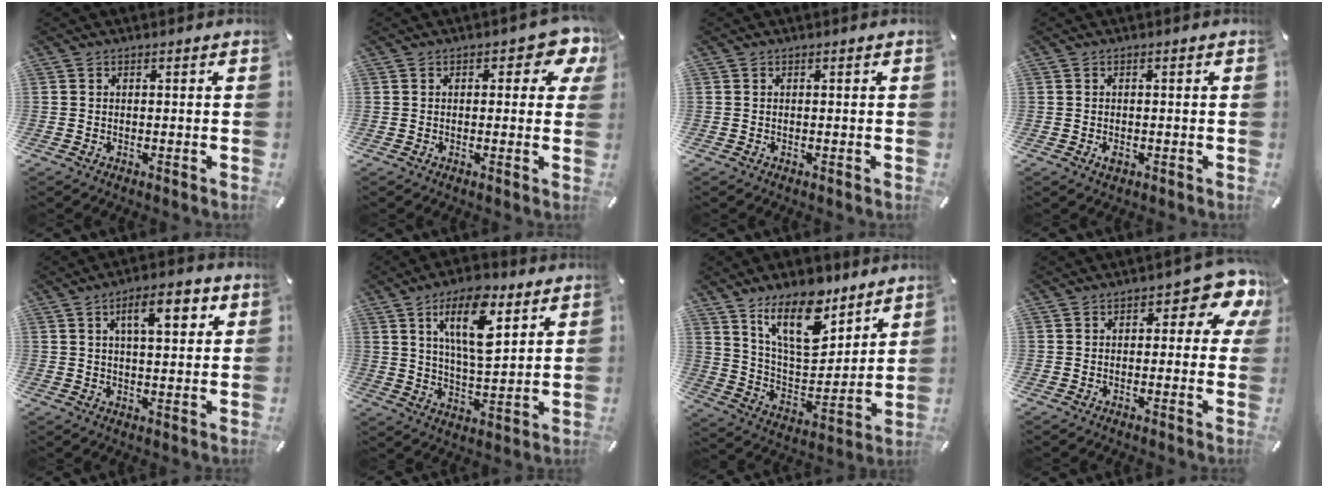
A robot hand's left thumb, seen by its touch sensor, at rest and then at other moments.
{"total": 5.6, "force": [2.1, 2.7, 4.4], "torque": [-0.059, 0.000, 0.029]}
{"total": 0.0}
{"total": 1.4, "force": [-0.5, 0.9, 1.0], "torque": [-0.024, -0.002, -0.011]}
{"total": 9.2, "force": [3.7, 3.5, 7.6], "torque": [-0.114, -0.005, 0.055]}
{"total": 14.7, "force": [7.5, 5.9, 11.1], "torque": [-0.194, -0.020, 0.125]}
{"total": 18.2, "force": [12.5, 8.5, 10.1], "torque": [-0.169, -0.070, 0.220]}
{"total": 8.3, "force": [3.5, 3.8, 6.5], "torque": [-0.083, -0.021, 0.054]}